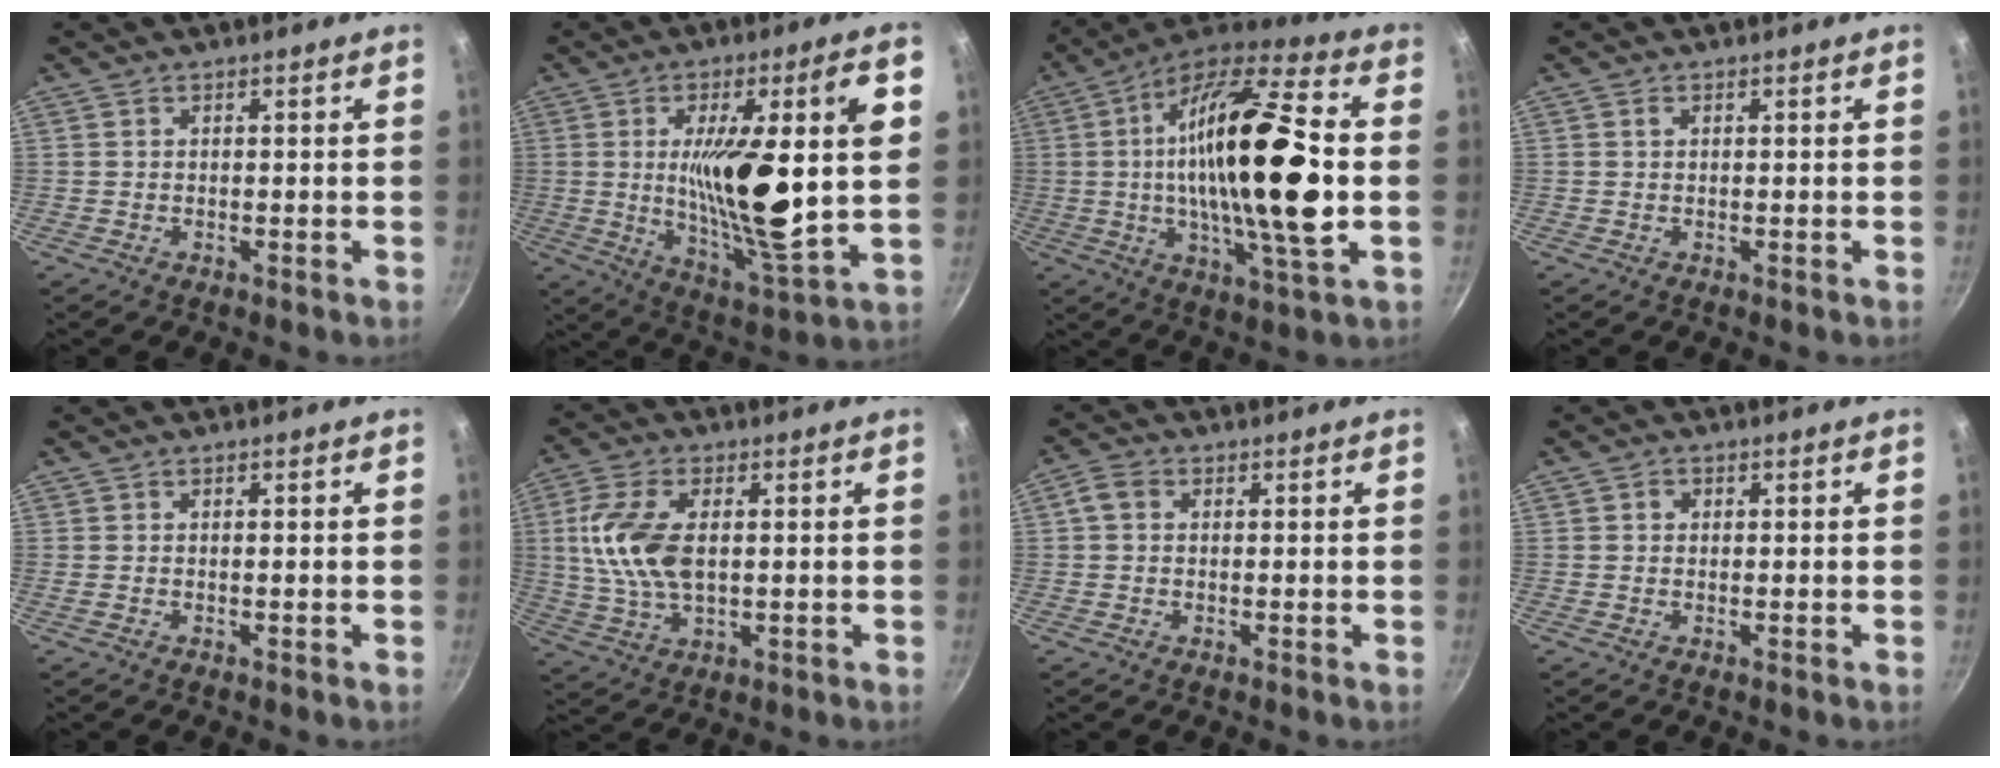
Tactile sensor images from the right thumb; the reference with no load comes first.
{"total": 23.5, "force": [3.1, 5.3, 22.7], "torque": [-0.361, -0.019, 0.059]}
{"total": 26.6, "force": [0.1, 7.1, 25.7], "torque": [-0.454, 0.012, -0.010]}
{"total": 0.6, "force": [0.3, 0.4, 0.3], "torque": [-0.006, 0.001, 0.005]}
{"total": 0.0}
{"total": 11.6, "force": [1.5, 6.3, 9.6], "torque": [-0.193, 0.000, 0.028]}
{"total": 2.9, "force": [0.5, 2.3, 1.6], "torque": [-0.028, 0.005, 0.003]}
{"total": 1.2, "force": [0.3, 1.1, 0.5], "torque": [-0.004, 0.005, 0.003]}